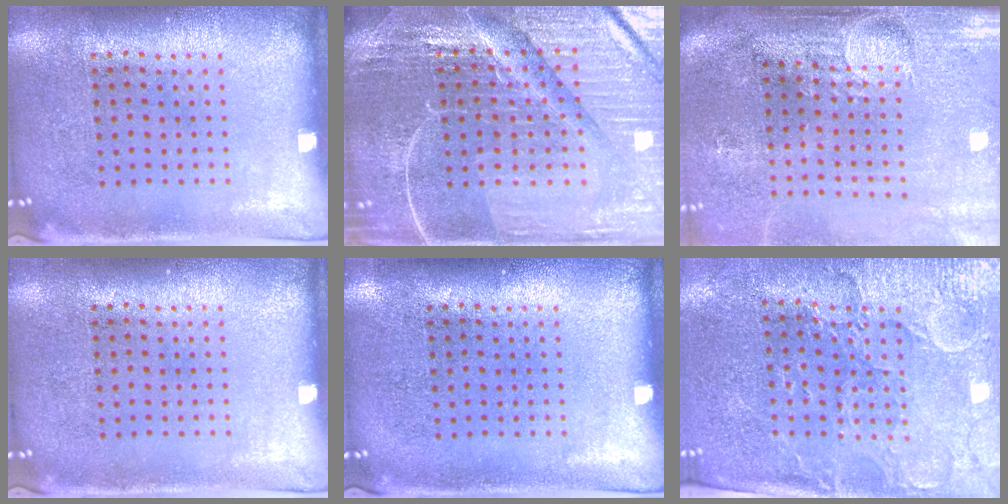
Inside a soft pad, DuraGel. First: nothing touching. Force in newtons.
{"total": 5.4, "press": 5.1, "slide": 1.9}
{"total": 4.4, "press": 3.6, "slide": 2.6}
{"total": 0.0}
{"total": 0.0}
{"total": 3.5, "press": 3.2, "slide": 1.3}